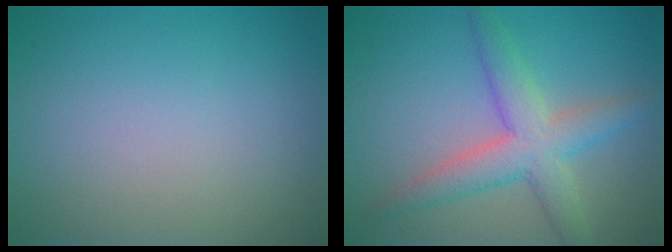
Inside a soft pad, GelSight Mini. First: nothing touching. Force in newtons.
{"total": 5.0, "press": 5.0, "slide": 0.3}